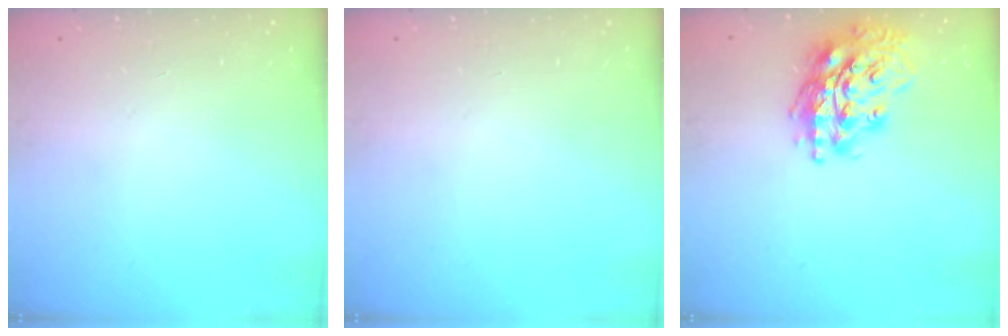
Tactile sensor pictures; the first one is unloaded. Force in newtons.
{"total": 0.6, "press": 0.0, "slide": 0.6}
{"total": 18.0, "press": 17.9, "slide": 2.1}